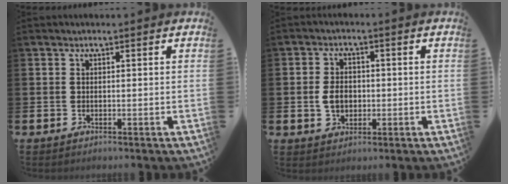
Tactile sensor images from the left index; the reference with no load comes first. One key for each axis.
{"total": 4.0, "fx": -0.3, "fy": 2.9, "fz": 2.7, "tx": -0.037, "ty": 0.005, "tz": -0.012}